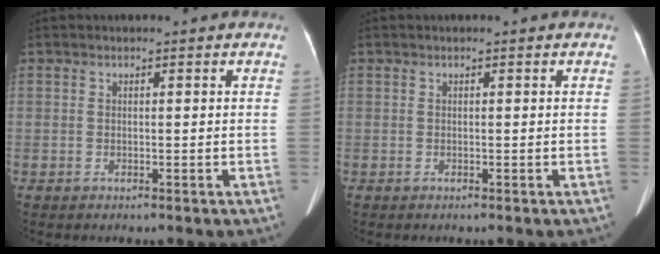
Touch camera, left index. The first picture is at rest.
{"total": 0.0}